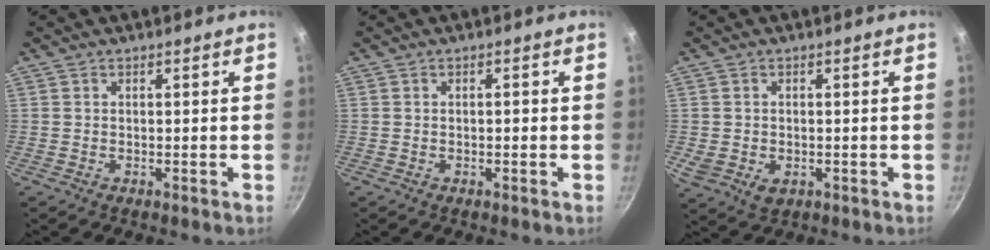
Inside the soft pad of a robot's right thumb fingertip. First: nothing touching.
{"total": 0.8, "force": [-0.2, 0.4, 0.6], "torque": [-0.009, 0.004, -0.003]}
{"total": 4.5, "force": [-0.7, 3.4, 2.9], "torque": [-0.046, -0.011, -0.008]}